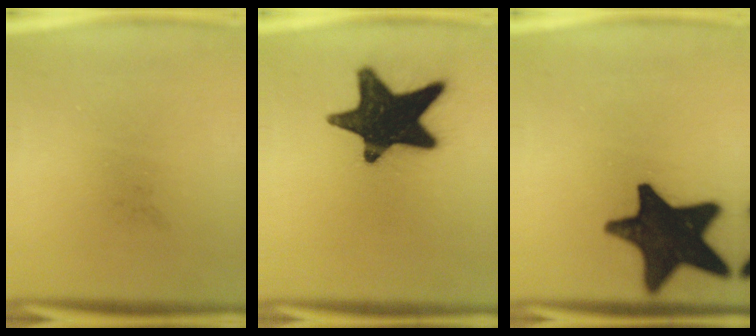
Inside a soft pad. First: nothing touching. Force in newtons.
{"total": 19.6}
{"total": 19.7}